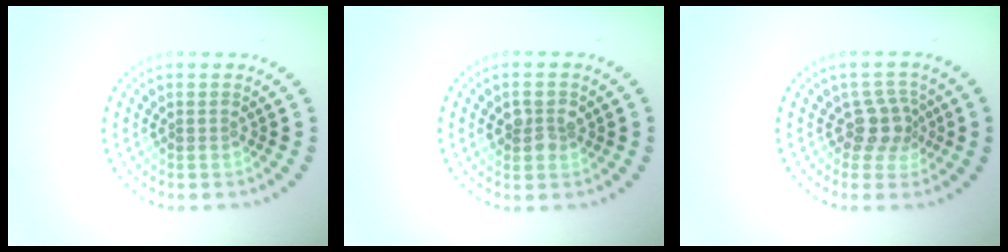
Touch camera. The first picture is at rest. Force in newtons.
{"total": 2.0, "press": 1.9, "slide": 0.4}
{"total": 2.8, "press": 2.2, "slide": 1.7}